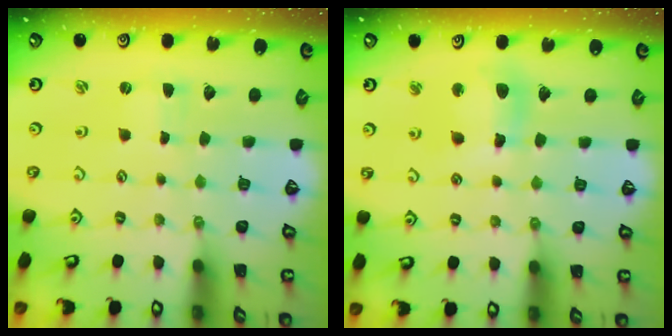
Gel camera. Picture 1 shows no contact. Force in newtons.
{"total": 10.0, "press": 9.9, "slide": 1.4}